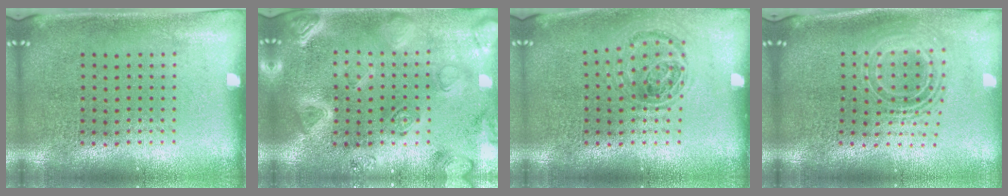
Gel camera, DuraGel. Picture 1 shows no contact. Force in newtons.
{"total": 3.1, "press": 3.0, "slide": 0.8}
{"total": 0.9, "press": 0.9, "slide": 0.1}
{"total": 2.1, "press": 1.5, "slide": 1.4}